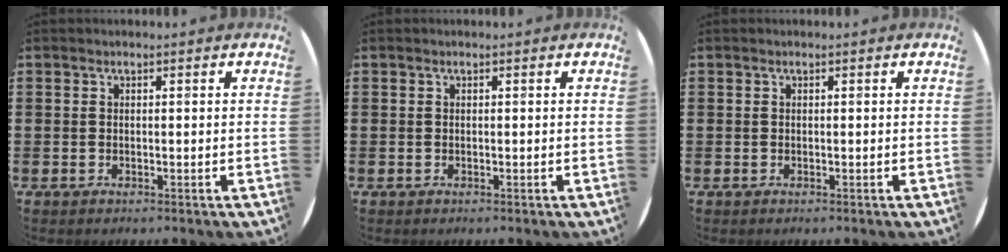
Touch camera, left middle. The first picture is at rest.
{"total": 0.0}
{"total": 0.0}